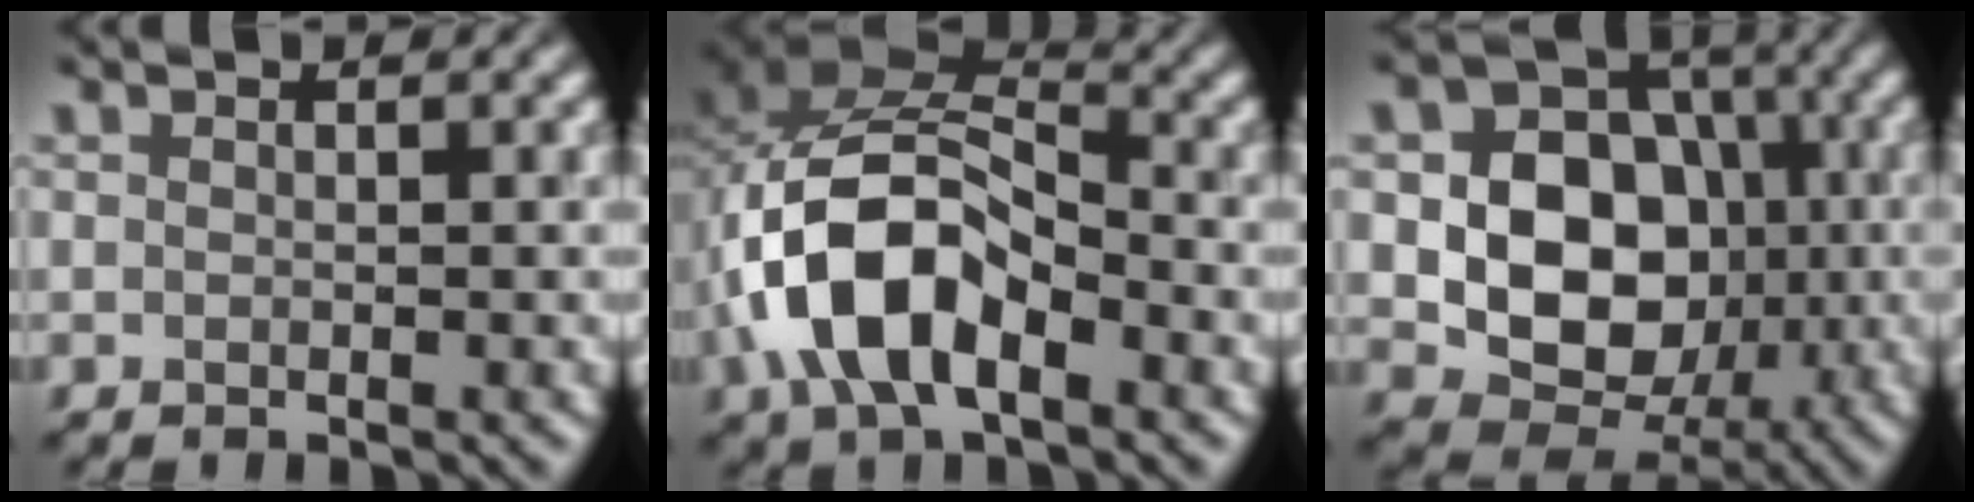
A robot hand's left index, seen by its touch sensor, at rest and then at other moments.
{"total": 10.1, "force": [-3.1, 5.6, 7.9], "torque": [-0.158, 0.015, -0.067]}
{"total": 10.1, "force": [-0.9, 7.9, 6.2], "torque": [-0.093, 0.005, -0.031]}